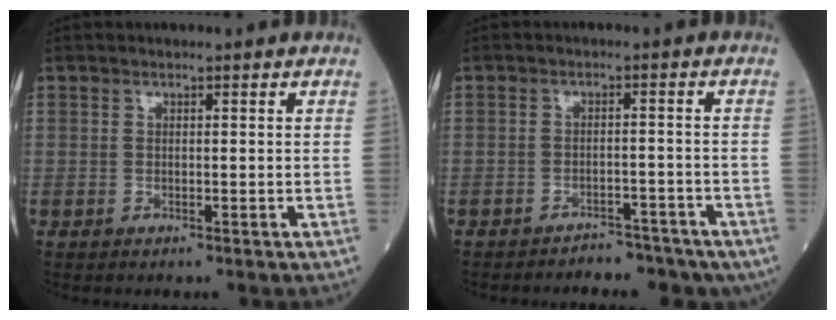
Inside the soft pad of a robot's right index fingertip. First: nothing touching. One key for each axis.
{"total": 7.3, "fx": -6.5, "fy": 3.0, "fz": 1.6, "tx": -0.005, "ty": 0.011, "tz": -0.077}